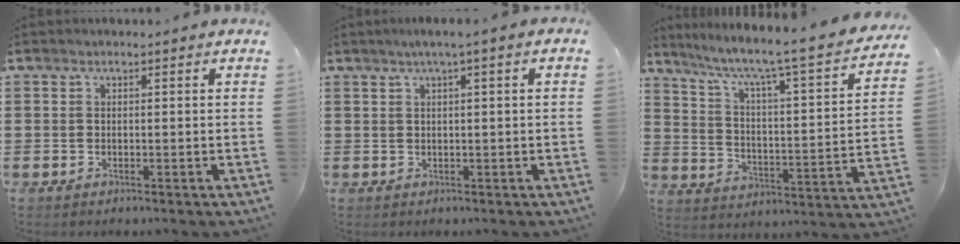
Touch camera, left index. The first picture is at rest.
{"total": 1.6, "force": [0.3, -0.1, 1.6], "torque": [-0.029, -0.003, 0.006]}
{"total": 5.2, "force": [4.0, -0.3, 3.3], "torque": [-0.084, -0.045, 0.054]}